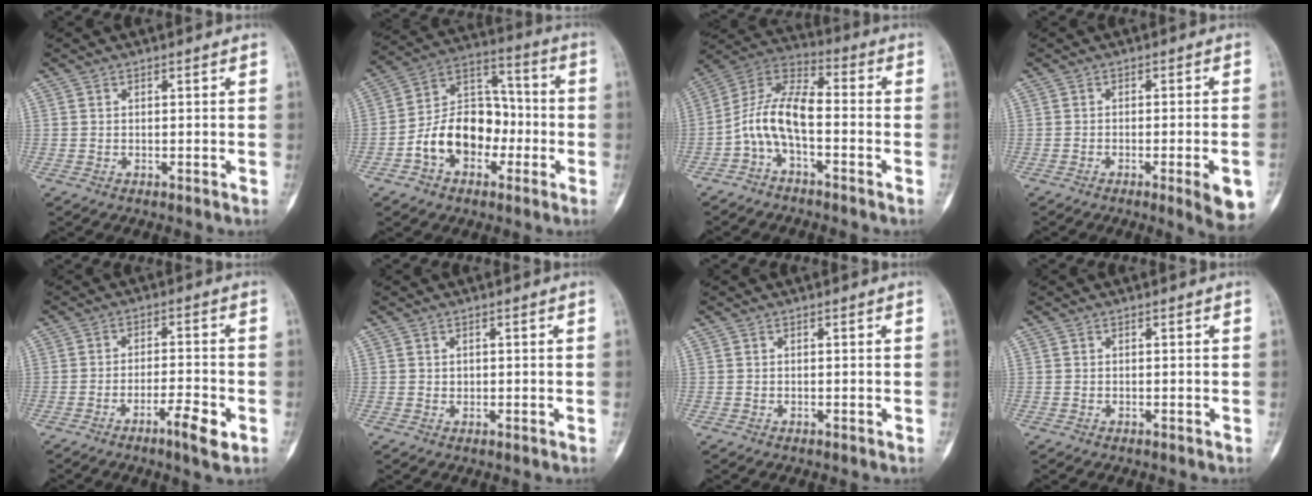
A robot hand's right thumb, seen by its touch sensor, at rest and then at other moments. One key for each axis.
{"total": 14.8, "fx": -4.3, "fy": 10.5, "fz": 9.5, "tx": -0.128, "ty": 0.055, "tz": -0.080}
{"total": 10.3, "fx": -3.1, "fy": 4.7, "fz": 8.6, "tx": -0.167, "ty": 0.064, "tz": -0.074}
{"total": 7.4, "fx": -3.2, "fy": 1.1, "fz": 6.6, "tx": -0.078, "ty": 0.000, "tz": -0.040}
{"total": 6.2, "fx": -3.2, "fy": 1.1, "fz": 5.2, "tx": -0.091, "ty": 0.016, "tz": -0.052}
{"total": 0.6, "fx": 0.2, "fy": 0.6, "fz": 0.2, "tx": 0.003, "ty": 0.001, "tz": 0.002}
{"total": 0.0}
{"total": 0.0}